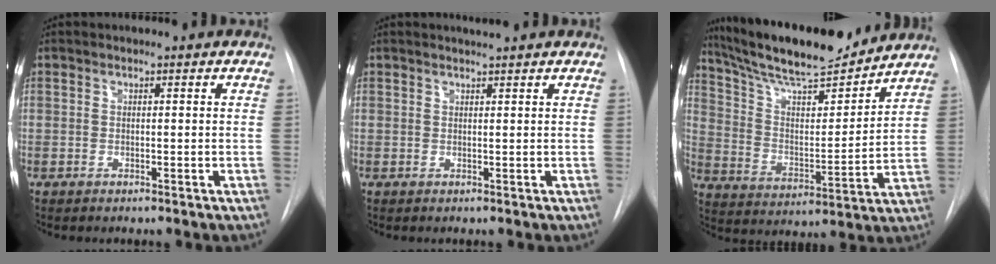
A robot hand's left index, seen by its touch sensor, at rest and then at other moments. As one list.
[{"total": 1.7, "force": [1.6, -0.3, 0.5], "torque": [-0.009, 0.005, 0.026]}, {"total": 18.6, "force": [16.6, 2.5, 8.0], "torque": [-0.143, 0.001, 0.276]}]